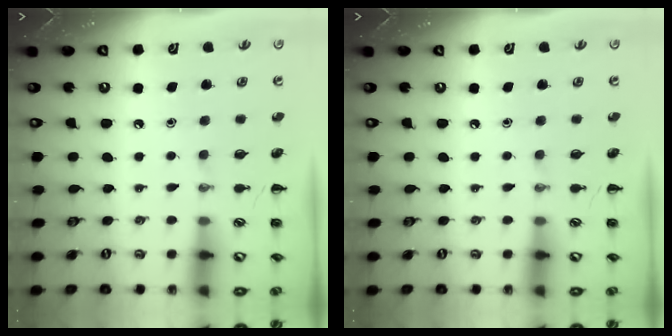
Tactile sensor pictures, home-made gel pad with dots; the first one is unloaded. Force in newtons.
{"total": 0.0}